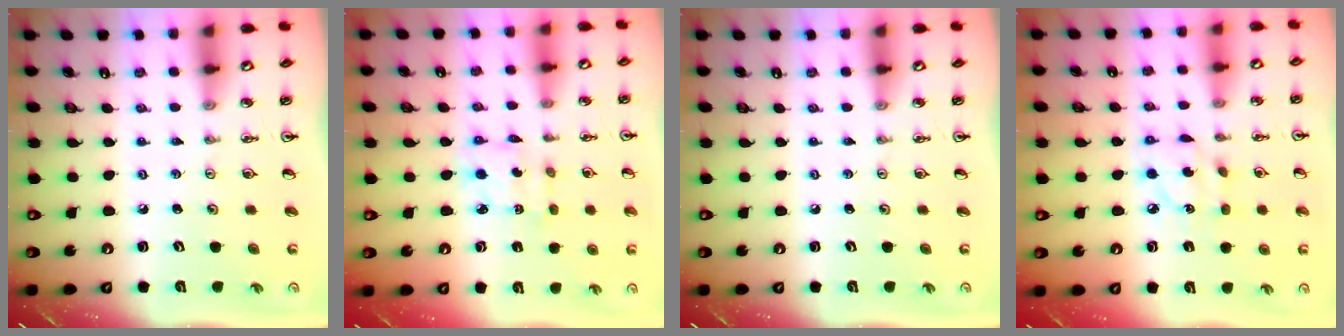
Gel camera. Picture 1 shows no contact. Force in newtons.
{"total": 2.9, "press": 2.9, "slide": 0.2}
{"total": 0.0}
{"total": 7.3, "press": 7.3, "slide": 0.1}